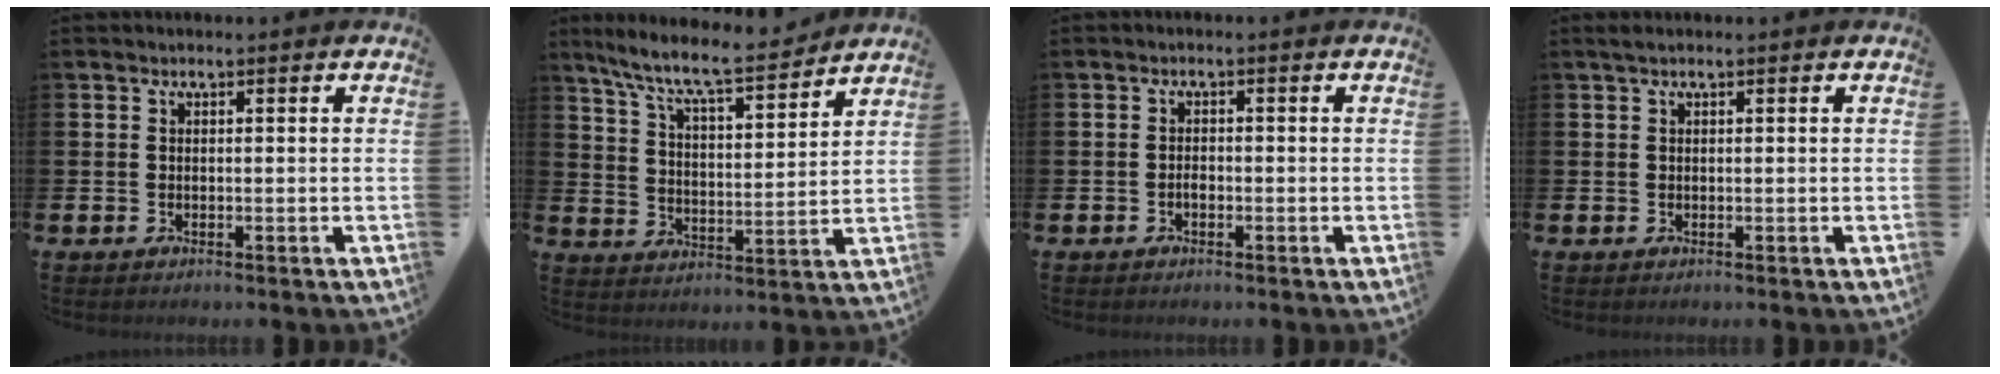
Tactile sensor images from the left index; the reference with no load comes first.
{"total": 8.6, "force": [7.9, 0.9, 3.4], "torque": [-0.102, -0.050, 0.135]}
{"total": 1.2, "force": [-0.5, 0.7, 0.8], "torque": [-0.009, -0.001, -0.012]}
{"total": 0.8, "force": [0.5, 0.1, 0.7], "torque": [-0.019, 0.006, 0.009]}